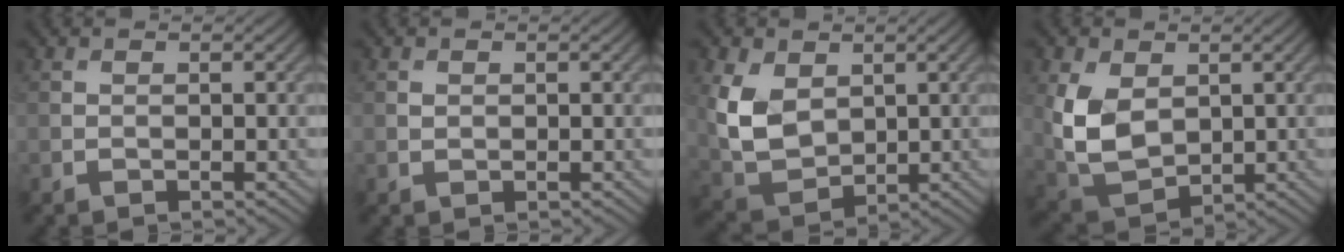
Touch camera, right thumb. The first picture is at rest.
{"total": 0.6, "force": [0.1, 0.5, 0.3], "torque": [-0.006, -0.002, 0.003]}
{"total": 8.4, "force": [2.0, 5.9, 5.5], "torque": [-0.145, -0.005, 0.042]}
{"total": 8.8, "force": [1.3, 6.1, 6.2], "torque": [-0.165, -0.007, 0.029]}